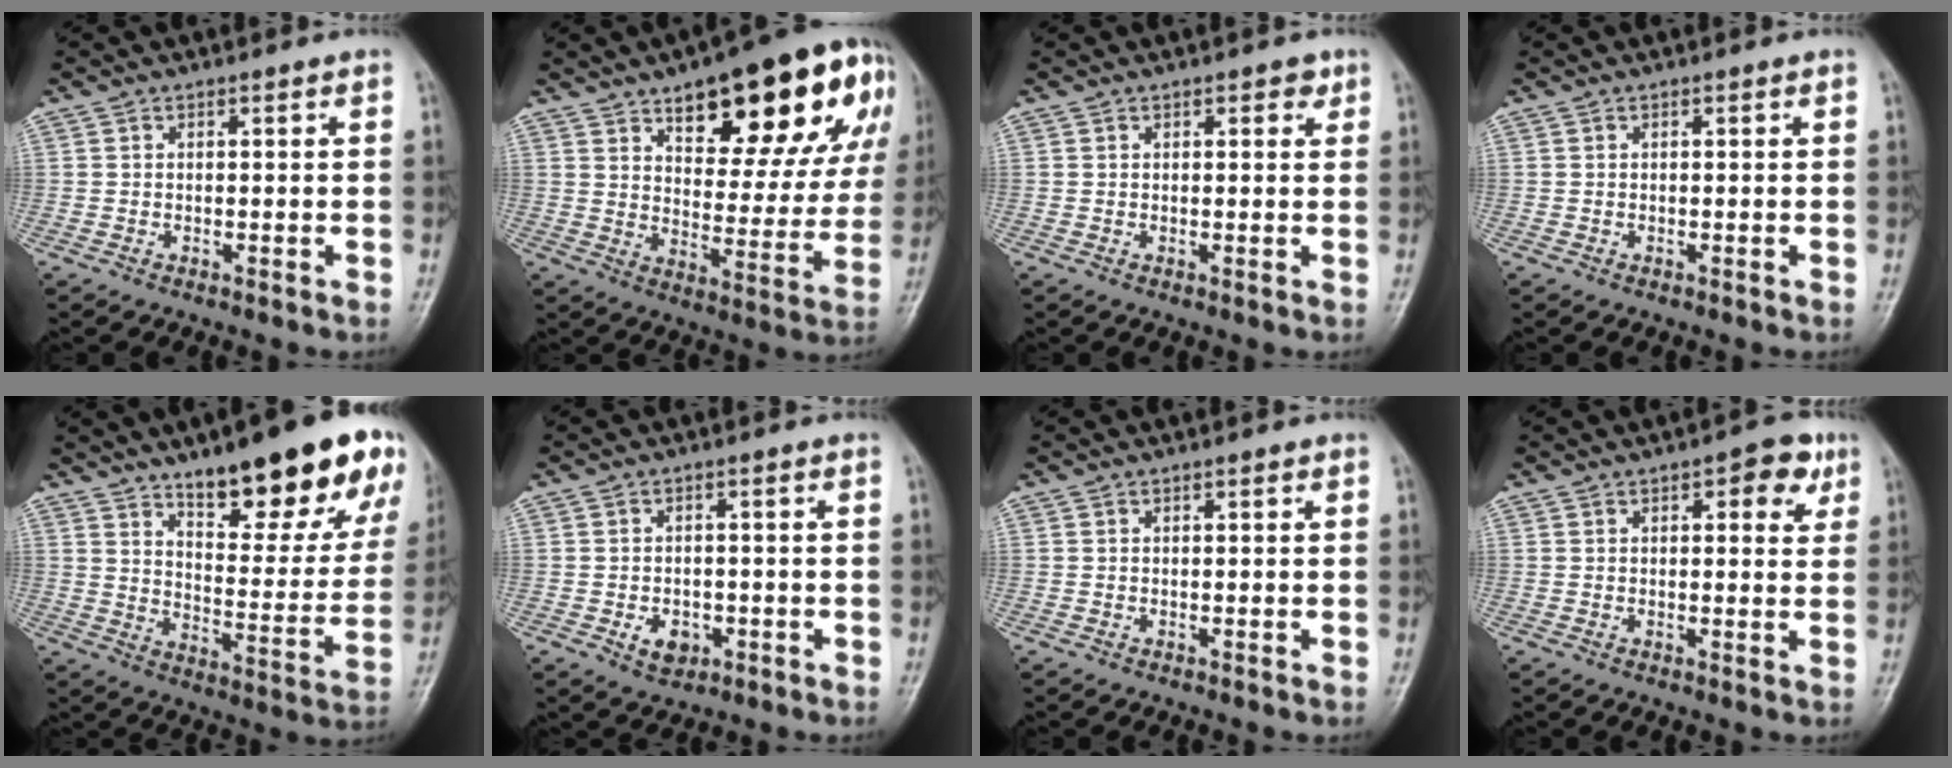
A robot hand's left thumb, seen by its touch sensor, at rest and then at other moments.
{"total": 24.9, "force": [13.4, 9.7, 18.7], "torque": [-0.205, -0.030, 0.190]}
{"total": 2.1, "force": [1.1, 1.0, 1.4], "torque": [-0.007, -0.002, 0.012]}
{"total": 0.0}
{"total": 24.9, "force": [15.3, 7.3, 18.2], "torque": [-0.205, -0.062, 0.223]}
{"total": 3.9, "force": [-1.3, 3.0, 2.2], "torque": [-0.023, 0.003, -0.014]}
{"total": 0.5, "force": [0.3, 0.2, 0.4], "torque": [-0.007, 0.000, 0.003]}
{"total": 6.2, "force": [2.9, 2.8, 4.7], "torque": [-0.033, -0.006, 0.028]}